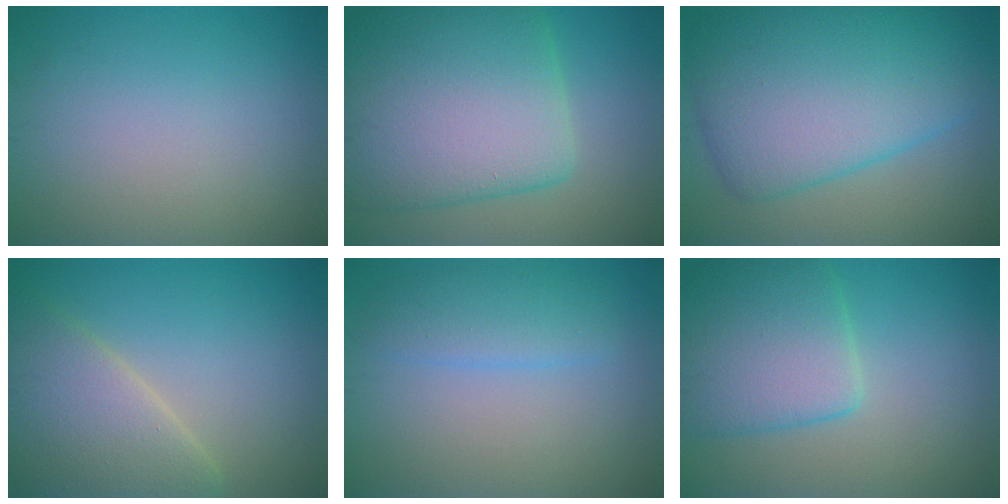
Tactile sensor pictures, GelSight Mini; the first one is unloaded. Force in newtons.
{"total": 12.2, "press": 12.2, "slide": 0.7}
{"total": 11.0, "press": 11.0, "slide": 0.2}
{"total": 6.4, "press": 6.4, "slide": 0.6}
{"total": 2.9, "press": 2.9, "slide": 0.2}
{"total": 6.8, "press": 6.8, "slide": 0.2}